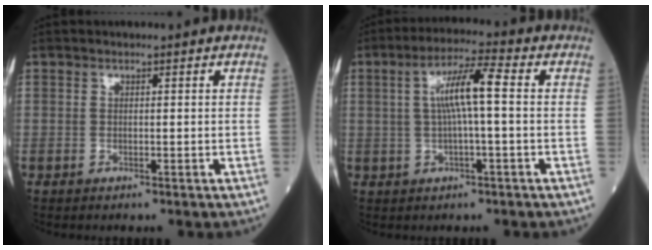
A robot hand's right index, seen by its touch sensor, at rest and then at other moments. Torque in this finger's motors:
{"motor_torque": [1.12, 0.11, 0.52, 0.17]}